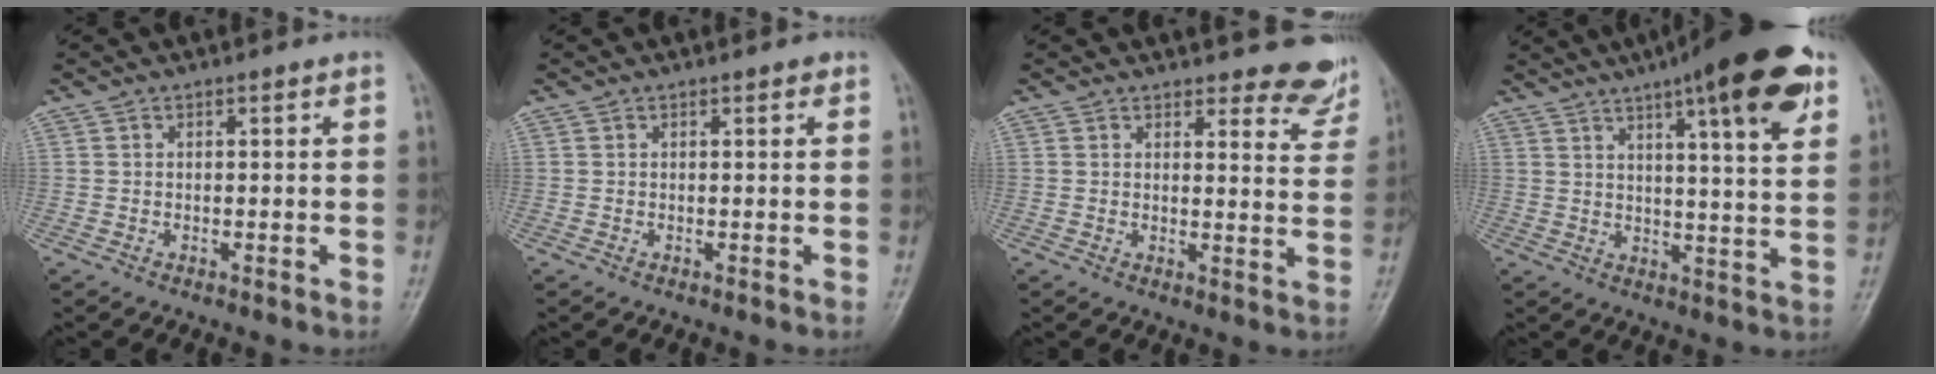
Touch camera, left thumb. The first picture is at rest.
{"total": 0.7, "force": [0.4, 0.3, 0.5], "torque": [-0.004, -0.001, 0.002]}
{"total": 7.6, "force": [7.0, 2.3, 1.6], "torque": [0.019, -0.055, 0.065]}
{"total": 18.4, "force": [10.3, 3.7, 14.9], "torque": [-0.193, -0.025, 0.139]}